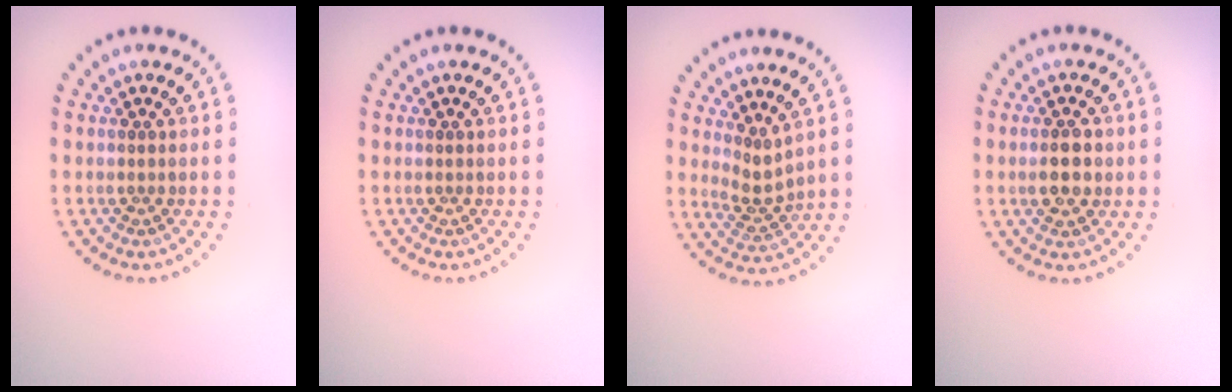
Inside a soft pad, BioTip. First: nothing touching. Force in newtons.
{"total": 0.0}
{"total": 2.2, "press": 1.5, "slide": 1.6}
{"total": 2.9, "press": 2.9, "slide": 0.1}